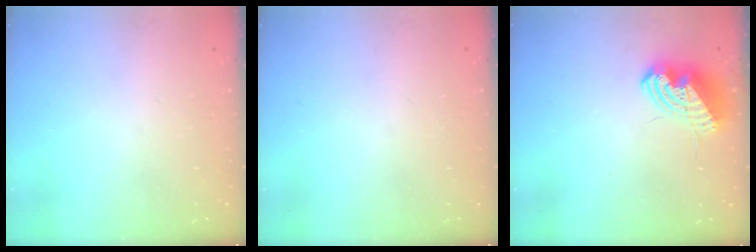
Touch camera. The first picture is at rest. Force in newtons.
{"total": 0.0}
{"total": 10.1, "press": 10.1, "slide": 1.3}